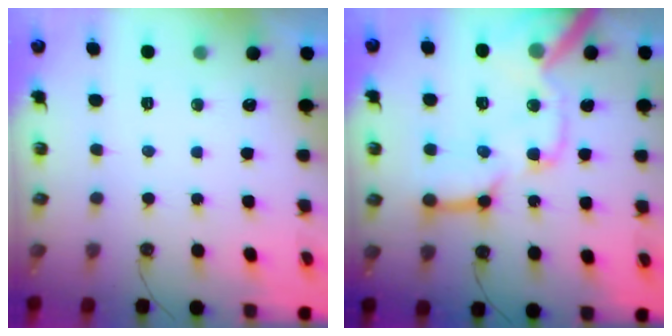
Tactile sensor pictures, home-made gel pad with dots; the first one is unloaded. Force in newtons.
{"total": 22.4, "press": 22.2, "slide": 2.8}